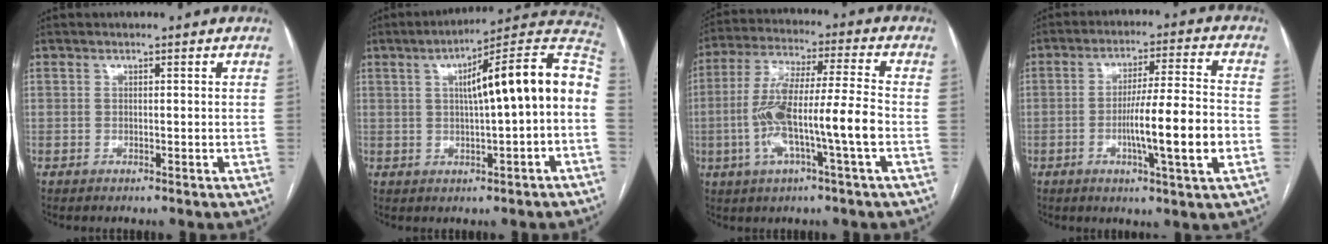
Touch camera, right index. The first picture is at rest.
{"total": 16.1, "force": [1.3, 1.4, 15.9], "torque": [-0.223, 0.042, 0.017]}
{"total": 13.3, "force": [-3.3, 0.5, 12.9], "torque": [-0.257, 0.012, -0.063]}
{"total": 12.2, "force": [-3.2, -0.1, 11.8], "torque": [-0.194, -0.002, -0.055]}